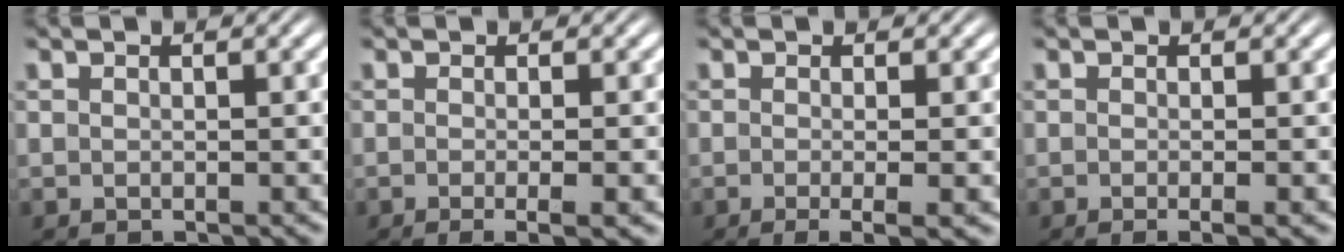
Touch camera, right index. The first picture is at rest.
{"total": 3.1, "force": [-2.0, 0.3, 2.3], "torque": [-0.034, -0.008, -0.029]}
{"total": 3.6, "force": [-2.3, 0.6, 2.6], "torque": [-0.041, -0.015, -0.031]}
{"total": 1.5, "force": [-1.0, 0.0, 1.2], "torque": [-0.017, -0.001, -0.017]}